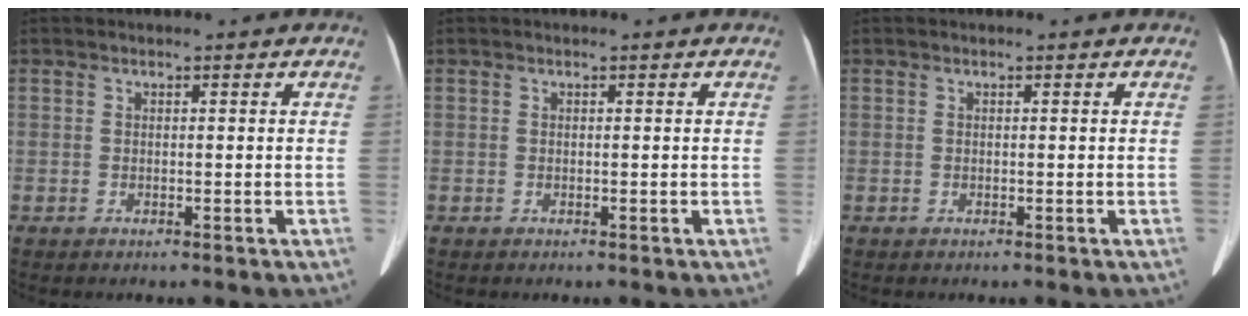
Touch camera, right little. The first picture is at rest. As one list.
[{"total": 0.0}, {"total": 0.0}]